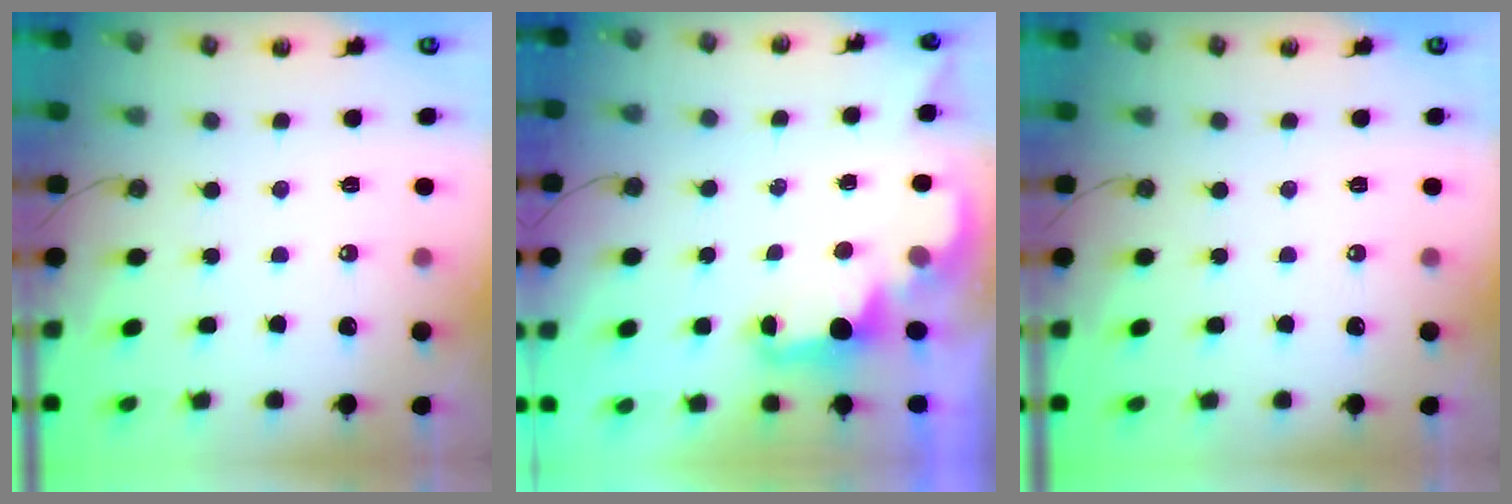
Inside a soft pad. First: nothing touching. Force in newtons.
{"total": 2.3, "press": 2.2, "slide": 0.8}
{"total": 0.0}